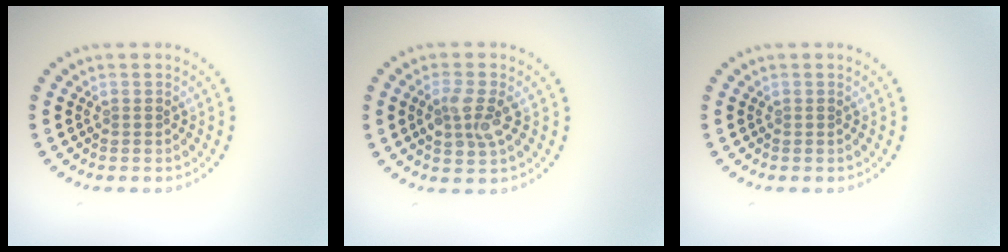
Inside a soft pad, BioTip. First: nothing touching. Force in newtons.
{"total": 2.8, "press": 2.7, "slide": 0.6}
{"total": 0.0}